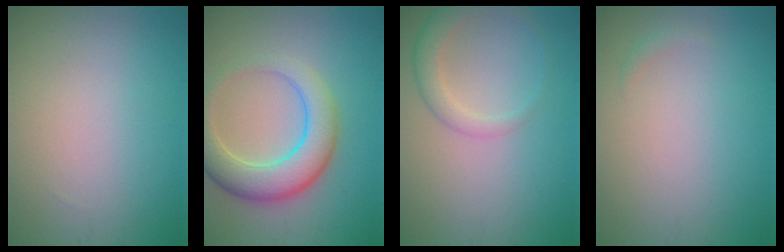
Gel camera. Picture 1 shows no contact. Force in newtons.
{"total": 6.4, "press": 6.4, "slide": 0.3}
{"total": 2.5, "press": 2.5, "slide": 0.1}
{"total": 0.5, "press": 0.5, "slide": 0.0}